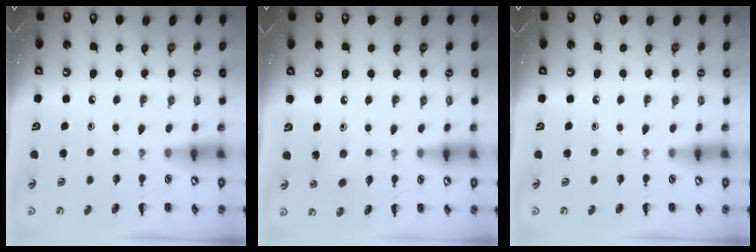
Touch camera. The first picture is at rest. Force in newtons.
{"total": 5.6, "press": 5.4, "slide": 1.6}
{"total": 0.0}